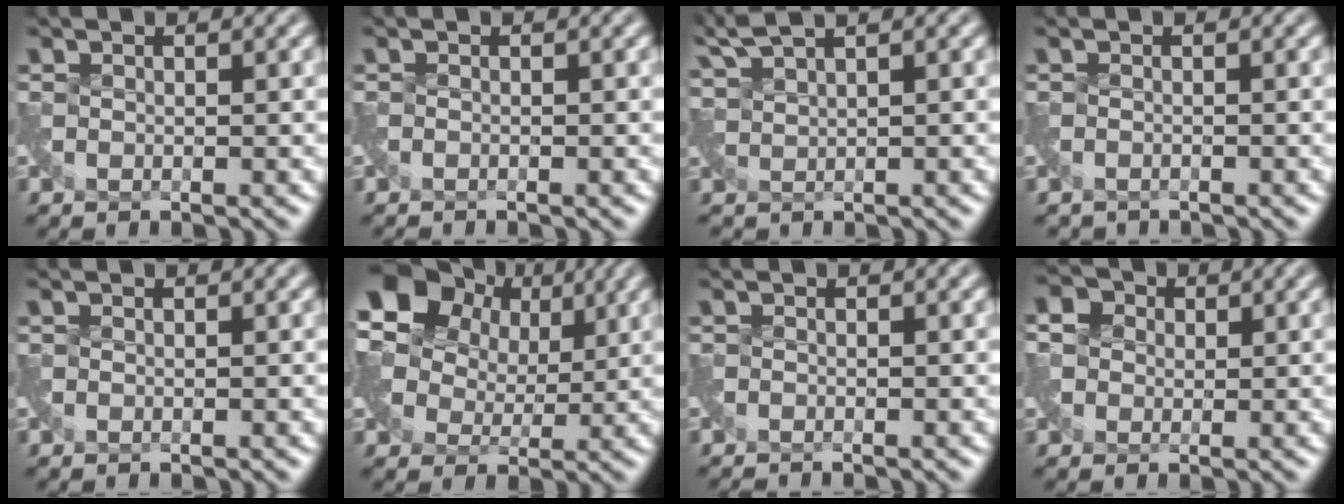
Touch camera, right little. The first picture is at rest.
{"total": 0.8, "force": [-0.7, -0.3, -0.2], "torque": [0.001, -0.013, -0.019]}
{"total": 3.4, "force": [3.3, -0.2, 0.8], "torque": [-0.030, 0.016, 0.071]}
{"total": 1.0, "force": [-0.9, 0.4, -0.2], "torque": [0.003, -0.012, -0.023]}
{"total": 0.0}
{"total": 11.7, "force": [5.6, 7.9, 6.5], "torque": [-0.127, 0.040, 0.084]}
{"total": 1.1, "force": [-1.0, -0.4, -0.2], "torque": [-0.001, -0.016, -0.025]}
{"total": 2.5, "force": [0.2, 2.3, 0.7], "torque": [-0.007, 0.019, -0.002]}